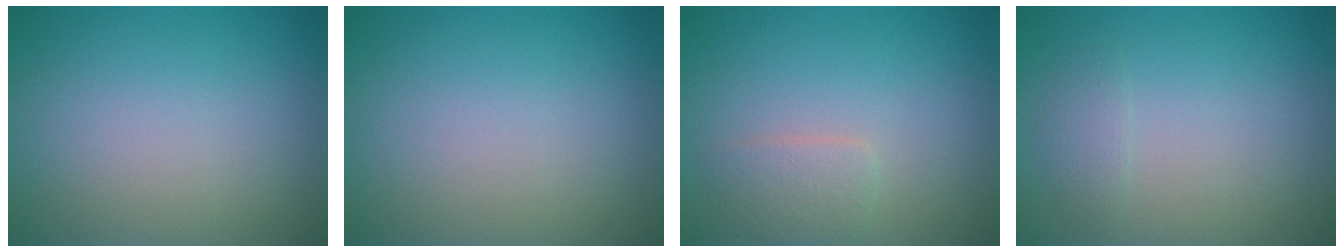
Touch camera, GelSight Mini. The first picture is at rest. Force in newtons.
{"total": 0.0}
{"total": 1.8, "press": 1.8, "slide": 0.0}
{"total": 1.1, "press": 1.1, "slide": 0.0}